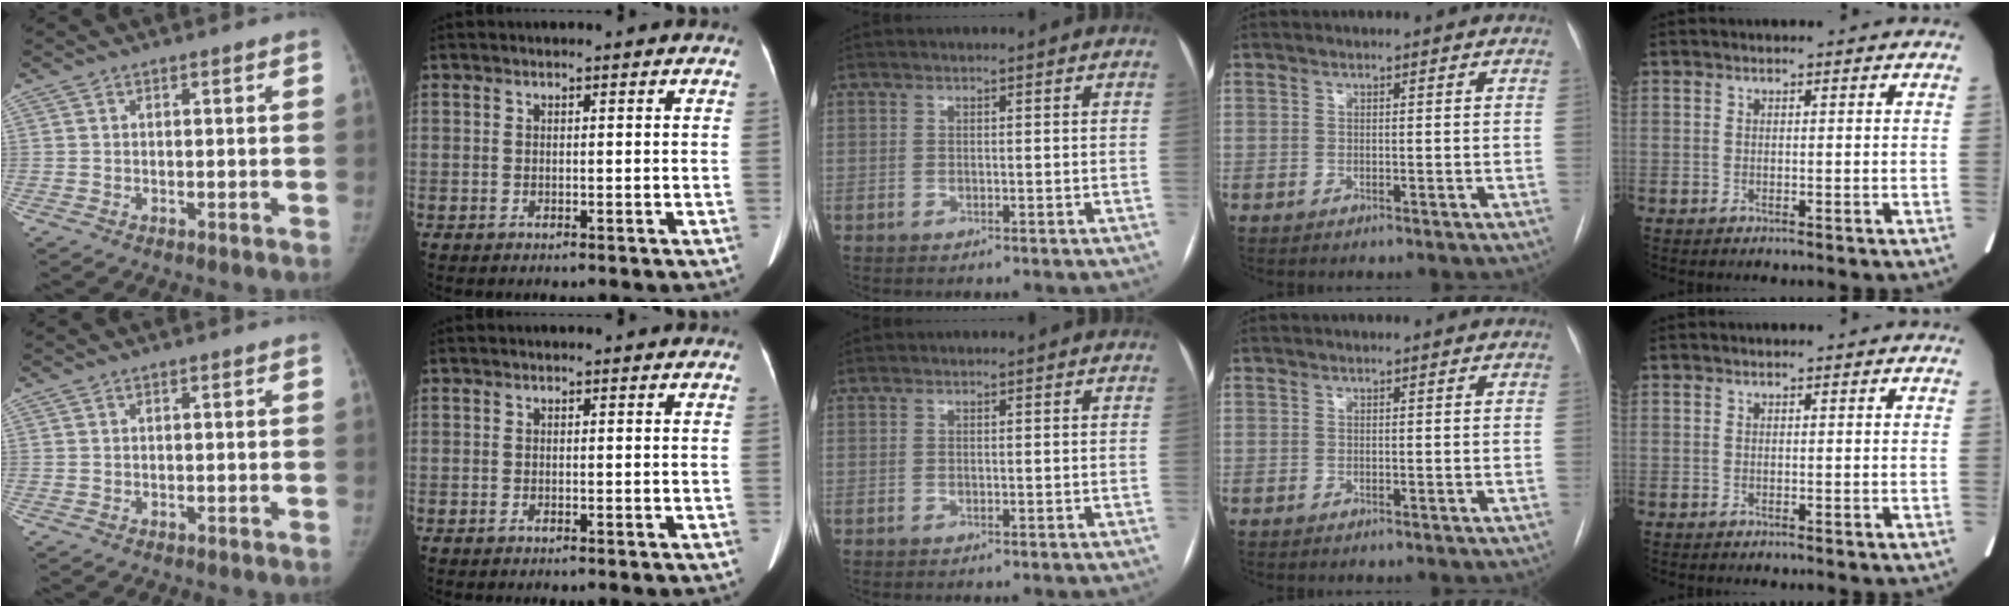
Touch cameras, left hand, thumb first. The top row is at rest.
{}